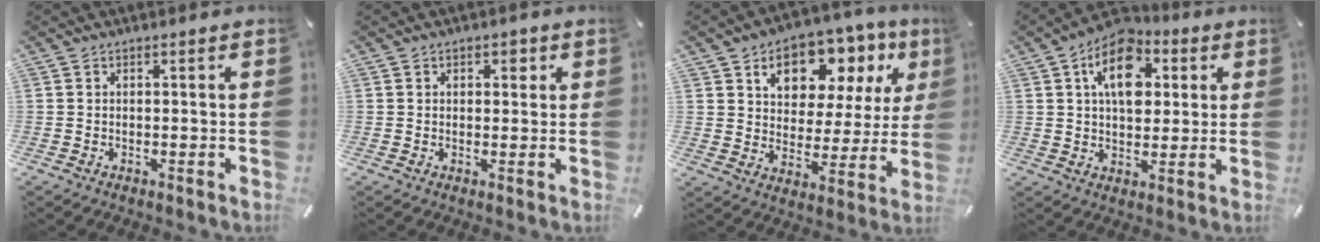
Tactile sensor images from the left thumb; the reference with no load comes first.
{"total": 2.2, "force": [0.8, 1.7, 1.1], "torque": [0.000, -0.002, 0.006]}
{"total": 13.5, "force": [7.8, 9.0, 6.3], "torque": [-0.099, -0.047, 0.137]}
{"total": 13.6, "force": [3.9, 9.5, 8.9], "torque": [-0.124, -0.003, 0.069]}